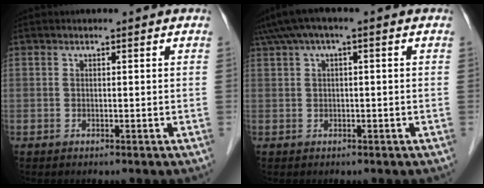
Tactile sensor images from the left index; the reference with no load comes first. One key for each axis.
{"total": 4.1, "fx": 1.7, "fy": 0.8, "fz": 3.6, "tx": -0.075, "ty": 0.033, "tz": 0.033}